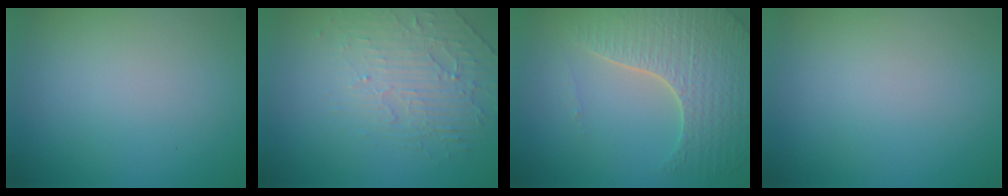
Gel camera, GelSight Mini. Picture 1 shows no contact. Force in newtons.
{"total": 2.5, "press": 1.8, "slide": 1.6}
{"total": 6.1, "press": 4.9, "slide": 3.7}
{"total": 0.0}